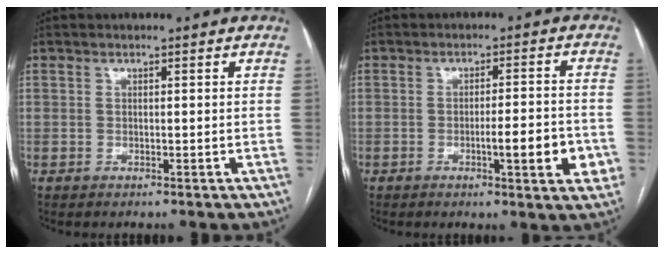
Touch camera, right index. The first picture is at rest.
{"total": 7.4, "force": [-2.3, 1.0, 6.9], "torque": [-0.088, 0.001, -0.029]}